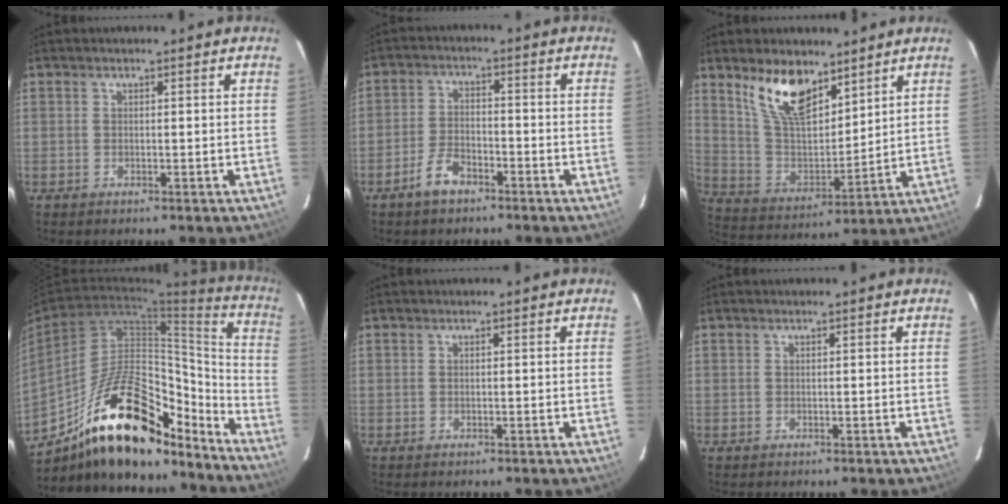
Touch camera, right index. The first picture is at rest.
{"total": 5.5, "force": [-3.9, 2.5, 3.0], "torque": [-0.074, 0.006, -0.072]}
{"total": 13.8, "force": [9.1, 6.2, 8.3], "torque": [-0.160, 0.000, 0.183]}
{"total": 25.6, "force": [-18.0, 10.4, 14.9], "torque": [-0.235, 0.038, -0.261]}
{"total": 0.0}
{"total": 0.0}